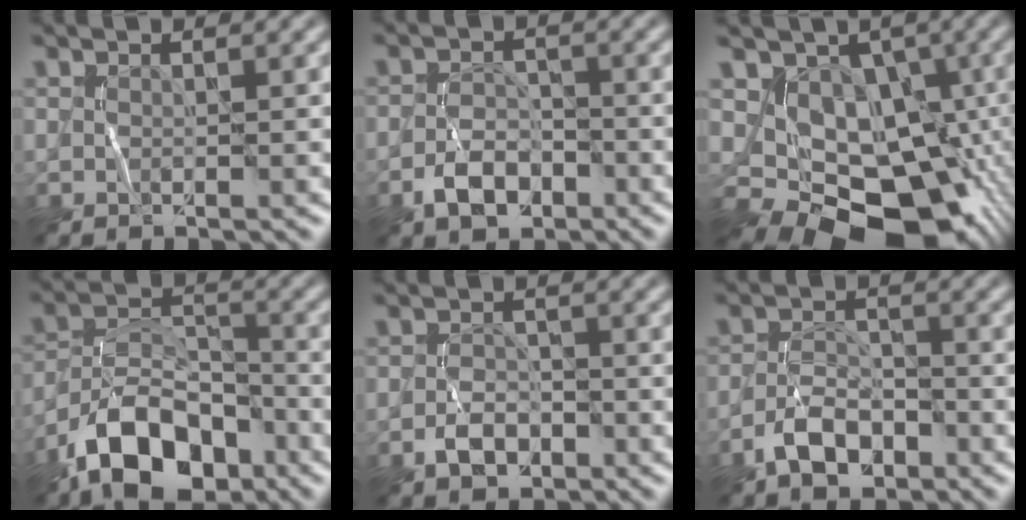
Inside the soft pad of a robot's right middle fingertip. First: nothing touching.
{"total": 3.3, "force": [-2.0, 2.1, 1.5], "torque": [-0.024, 0.006, -0.041]}
{"total": 11.6, "force": [-1.6, 8.6, 7.7], "torque": [-0.088, -0.019, -0.015]}
{"total": 9.1, "force": [-6.1, 4.8, 4.8], "torque": [-0.080, 0.008, -0.119]}
{"total": 2.3, "force": [-1.4, 1.5, 1.0], "torque": [-0.016, 0.007, -0.029]}
{"total": 3.8, "force": [-2.5, 2.1, 1.9], "torque": [-0.030, 0.008, -0.052]}